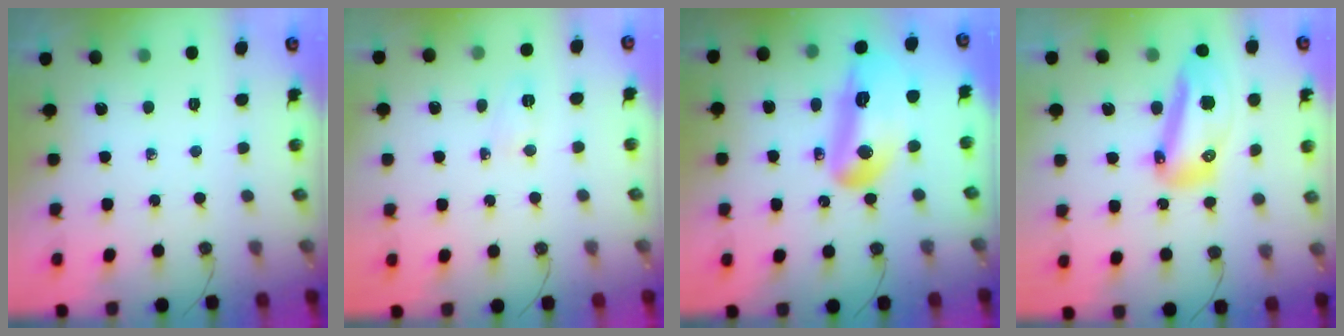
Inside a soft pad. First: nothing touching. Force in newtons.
{"total": 3.5, "press": 3.4, "slide": 0.7}
{"total": 17.1, "press": 15.9, "slide": 6.4}
{"total": 16.0, "press": 15.8, "slide": 2.3}